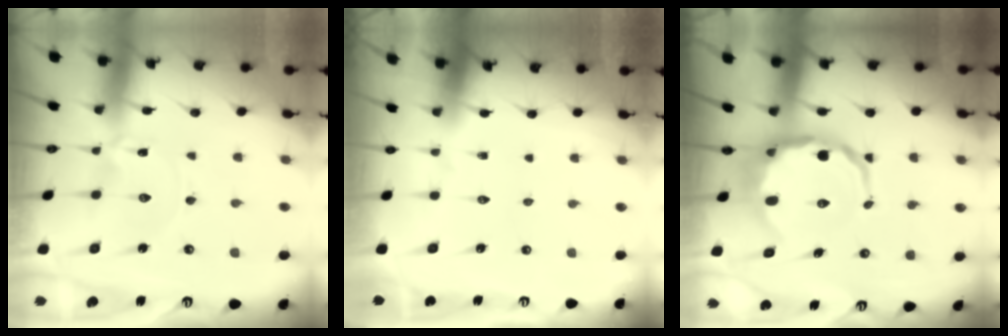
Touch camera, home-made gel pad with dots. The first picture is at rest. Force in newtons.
{"total": 0.0}
{"total": 8.3, "press": 7.9, "slide": 2.5}